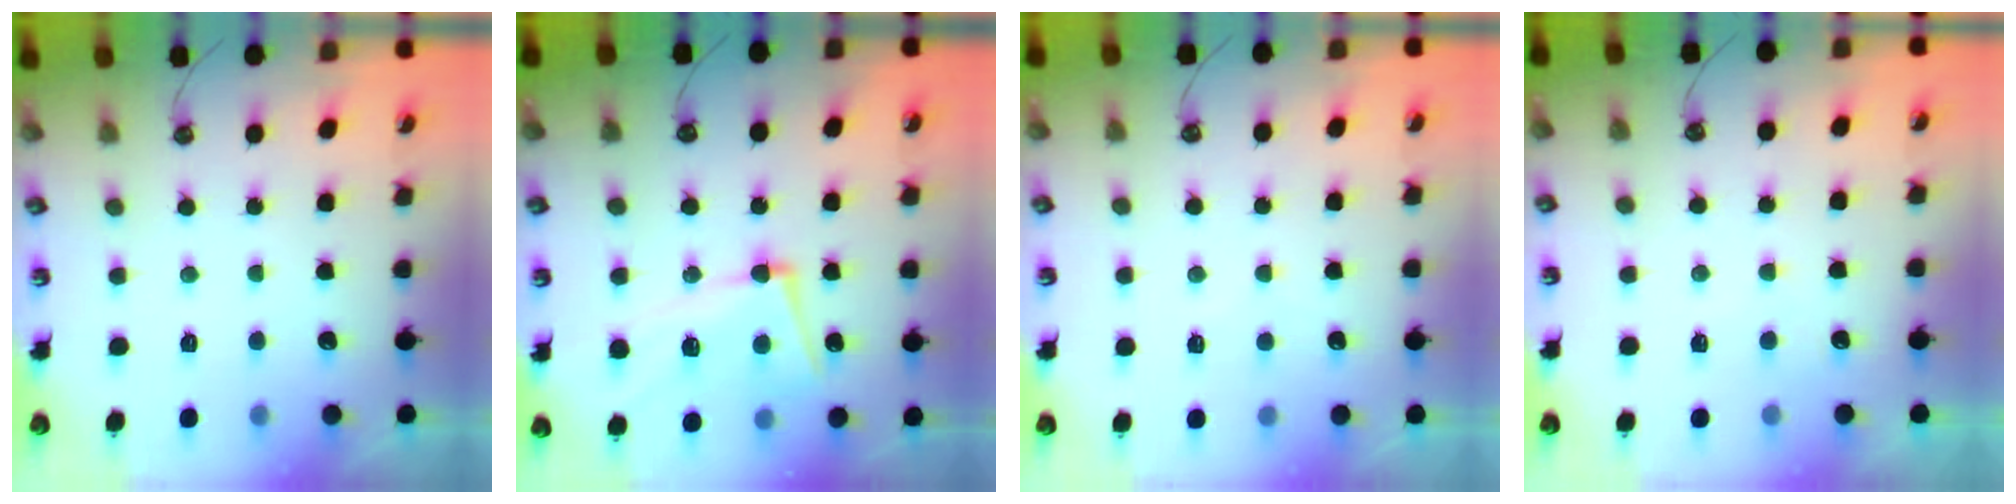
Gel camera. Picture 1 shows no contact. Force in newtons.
{"total": 7.9, "press": 7.7, "slide": 2.1}
{"total": 3.0, "press": 3.0, "slide": 0.4}
{"total": 6.3, "press": 6.3, "slide": 0.3}